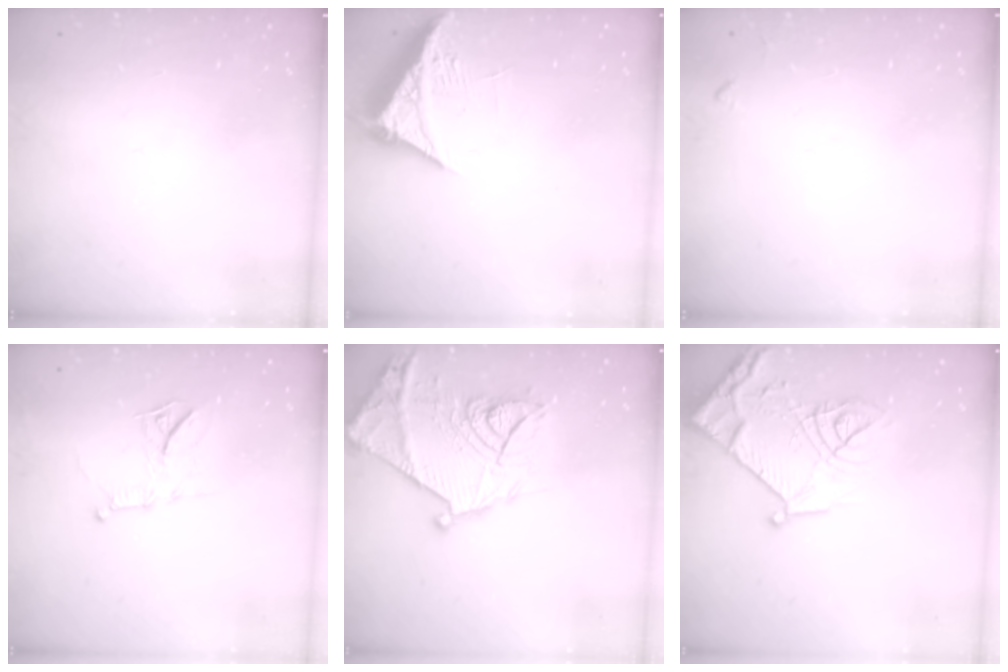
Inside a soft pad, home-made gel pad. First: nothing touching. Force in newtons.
{"total": 8.1, "press": 8.0, "slide": 0.8}
{"total": 3.5, "press": 3.5, "slide": 0.5}
{"total": 10.6, "press": 10.6, "slide": 0.8}
{"total": 22.8, "press": 22.7, "slide": 1.7}
{"total": 16.3, "press": 16.3, "slide": 1.8}